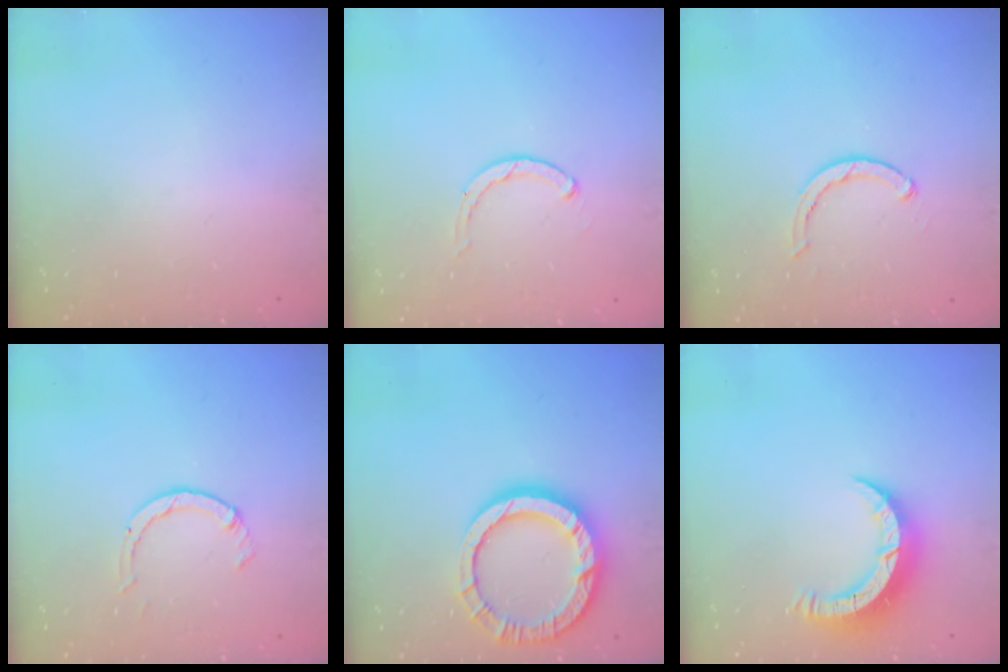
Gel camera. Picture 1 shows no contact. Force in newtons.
{"total": 2.3, "press": 2.3, "slide": 0.3}
{"total": 3.5, "press": 3.4, "slide": 0.7}
{"total": 2.6, "press": 2.5, "slide": 0.3}
{"total": 15.1, "press": 15.0, "slide": 1.5}
{"total": 7.7, "press": 7.7, "slide": 0.4}